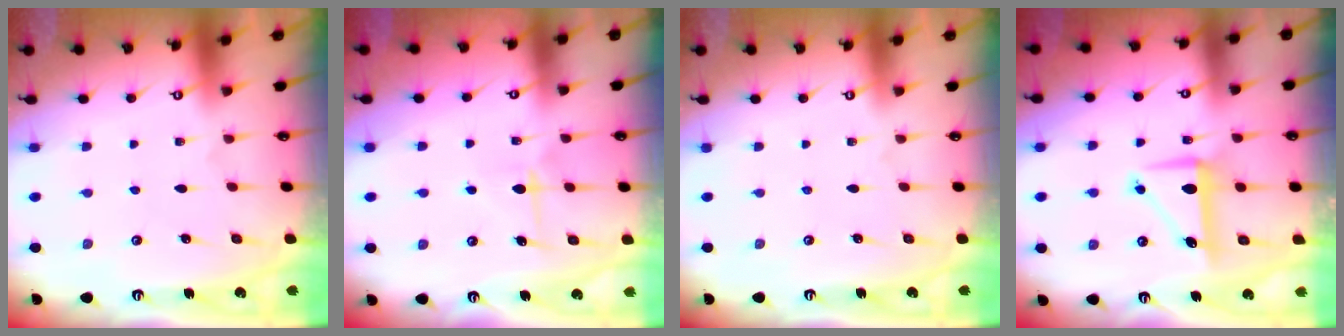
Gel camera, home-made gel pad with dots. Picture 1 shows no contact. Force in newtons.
{"total": 6.8, "press": 6.7, "slide": 0.8}
{"total": 0.0}
{"total": 8.3, "press": 8.3, "slide": 0.4}